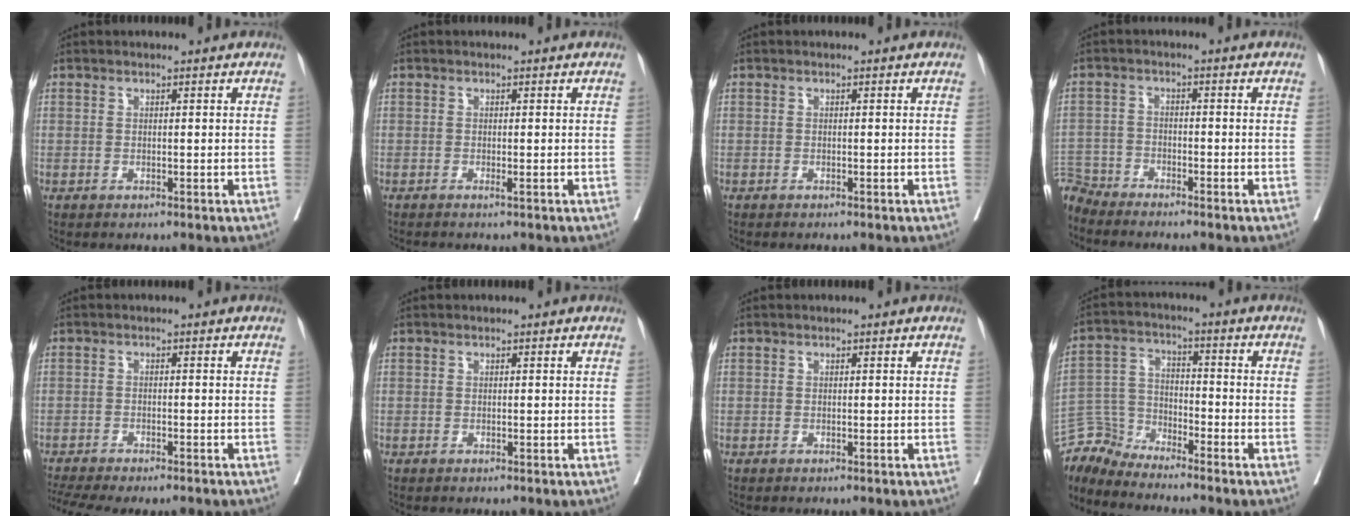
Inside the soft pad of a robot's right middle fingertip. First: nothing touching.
{"total": 0.6, "force": [-0.5, -0.3, 0.3], "torque": [-0.009, -0.001, -0.012]}
{"total": 0.6, "force": [-0.5, 0.1, 0.1], "torque": [-0.003, -0.001, -0.012]}
{"total": 5.2, "force": [-5.2, 0.0, -0.6], "torque": [0.020, -0.004, -0.101]}
{"total": 10.7, "force": [-9.3, 1.7, 5.1], "torque": [-0.086, -0.004, -0.133]}
{"total": 0.0}
{"total": 0.0}
{"total": 6.0, "force": [-5.9, 0.0, -1.1], "torque": [0.014, 0.012, -0.118]}